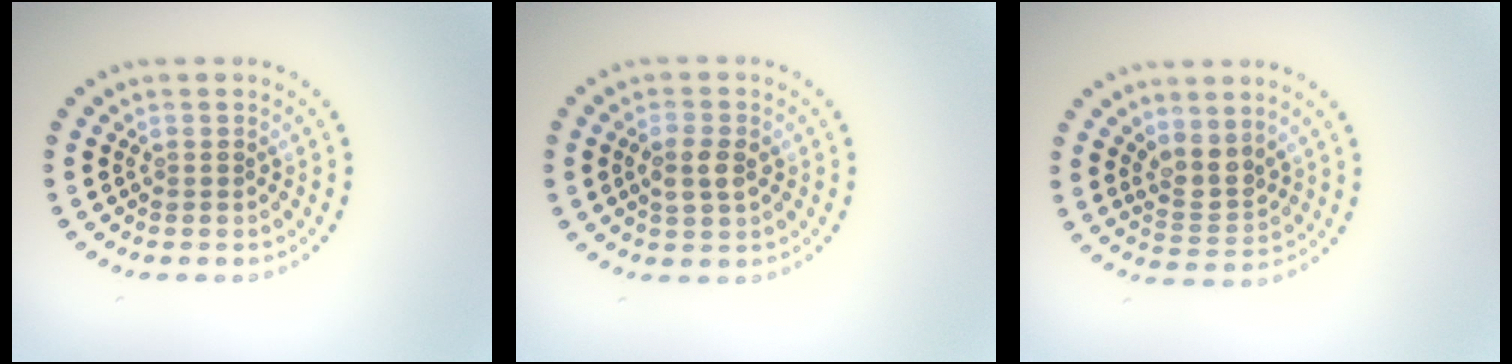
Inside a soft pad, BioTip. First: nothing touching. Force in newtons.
{"total": 2.1, "press": 2.1, "slide": 0.2}
{"total": 2.5, "press": 2.0, "slide": 1.5}